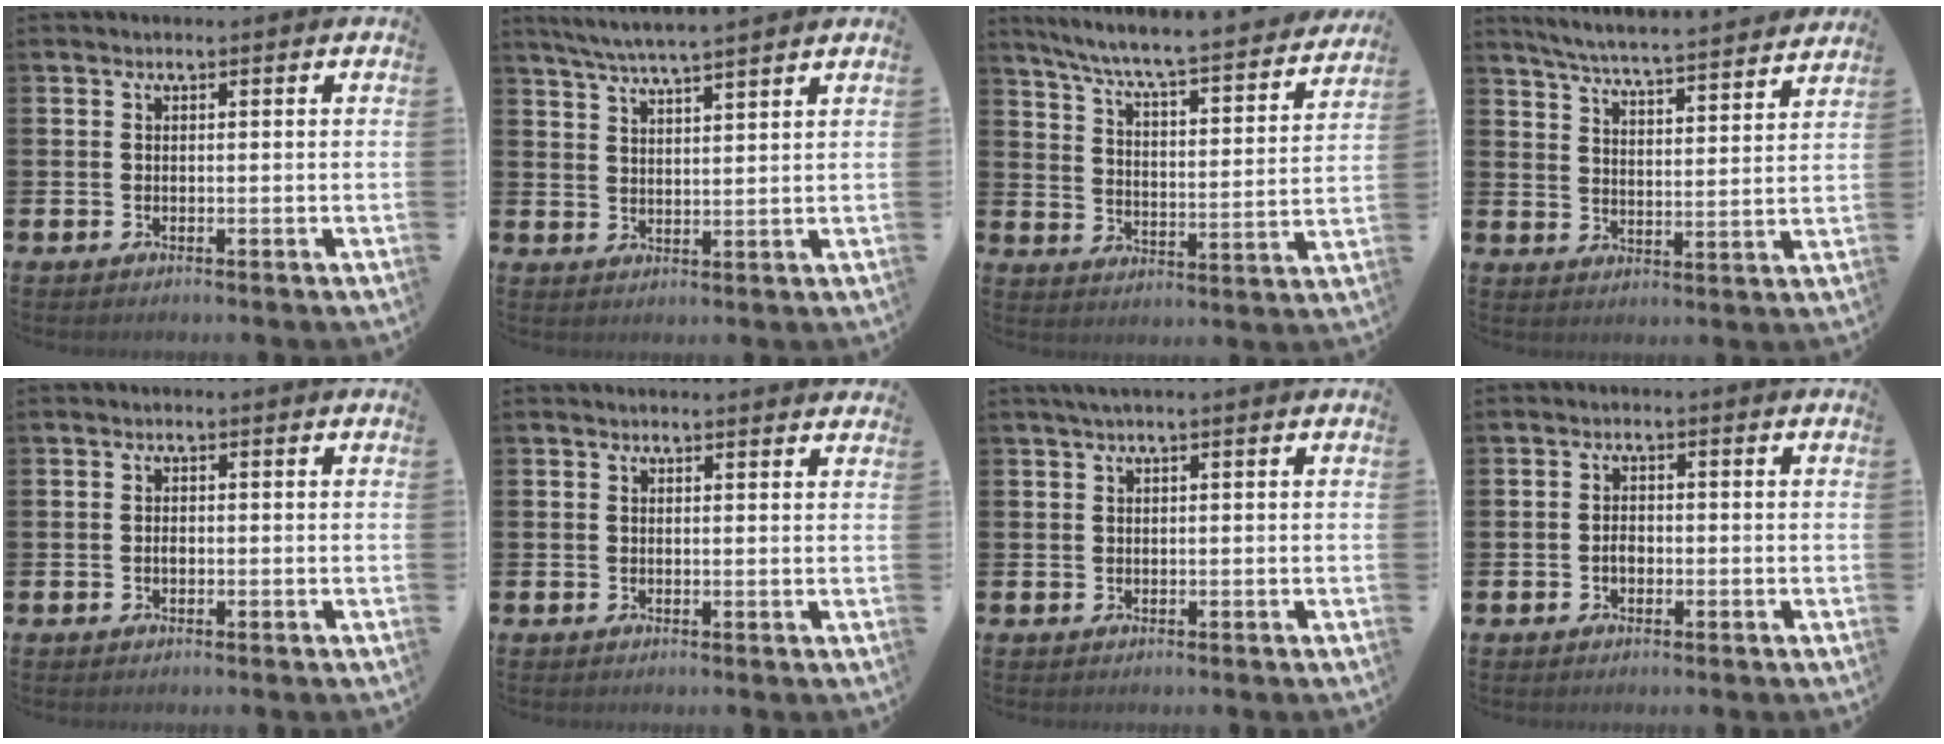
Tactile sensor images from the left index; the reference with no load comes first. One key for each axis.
{"total": 5.1, "fx": 4.9, "fy": -0.5, "fz": 1.5, "tx": -0.047, "ty": -0.019, "tz": 0.087}
{"total": 7.0, "fx": 6.5, "fy": 0.3, "fz": 2.7, "tx": -0.085, "ty": -0.054, "tz": 0.105}
{"total": 6.0, "fx": 5.8, "fy": -0.2, "fz": 1.3, "tx": -0.050, "ty": -0.047, "tz": 0.099}
{"total": 0.8, "fx": -0.2, "fy": 0.5, "fz": 0.7, "tx": -0.008, "ty": -0.001, "tz": -0.006}
{"total": 1.0, "fx": 1.0, "fy": 0.0, "fz": 0.1, "tx": 0.000, "ty": -0.001, "tz": 0.018}
{"total": 1.1, "fx": 0.6, "fy": 0.0, "fz": 0.9, "tx": -0.021, "ty": 0.005, "tz": 0.011}
{"total": 1.7, "fx": -0.5, "fy": 1.1, "fz": 1.2, "tx": -0.009, "ty": -0.001, "tz": -0.013}